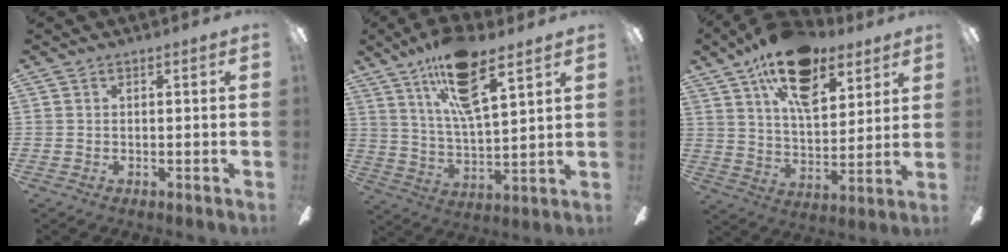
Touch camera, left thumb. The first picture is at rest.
{"total": 16.7, "force": [10.6, 5.1, 11.8], "torque": [-0.210, -0.037, 0.176]}
{"total": 18.5, "force": [11.7, 9.2, 11.0], "torque": [-0.183, -0.047, 0.204]}